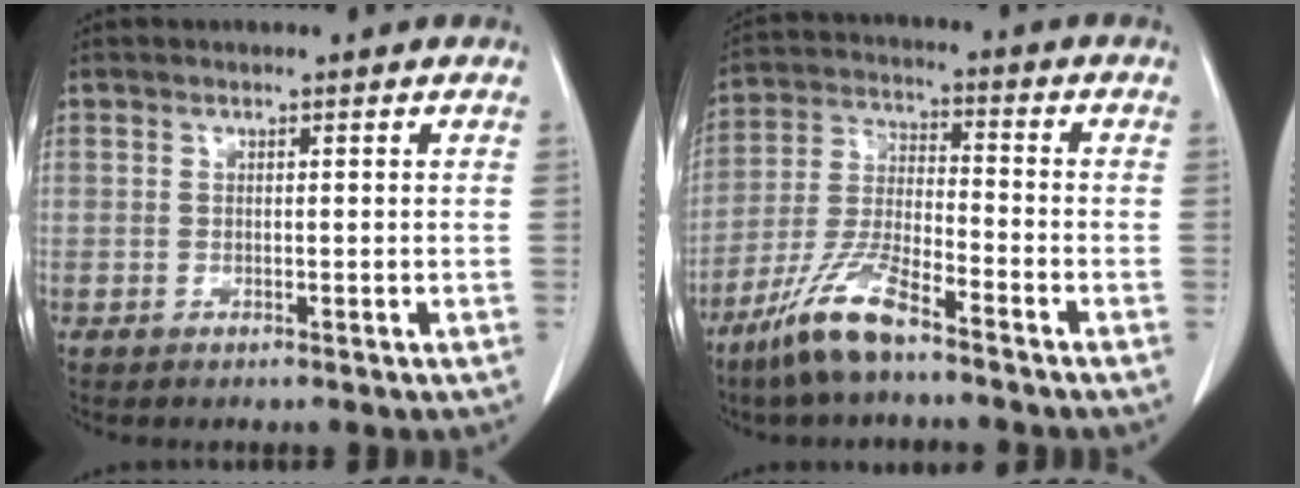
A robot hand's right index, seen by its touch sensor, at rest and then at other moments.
{"total": 10.1, "force": [-7.2, 1.5, 6.9], "torque": [-0.151, -0.019, -0.143]}